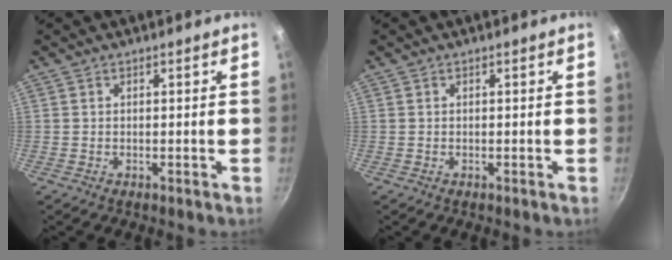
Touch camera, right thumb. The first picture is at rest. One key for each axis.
{"total": 0.0}